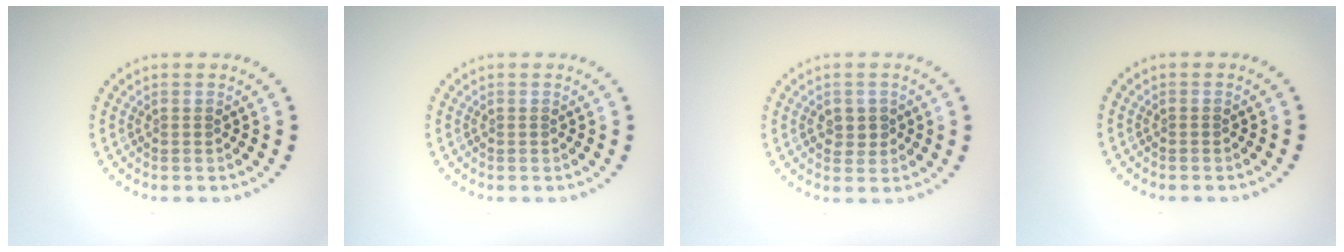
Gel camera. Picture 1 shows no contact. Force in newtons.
{"total": 0.0}
{"total": 1.5, "press": 1.4, "slide": 0.2}
{"total": 0.0}